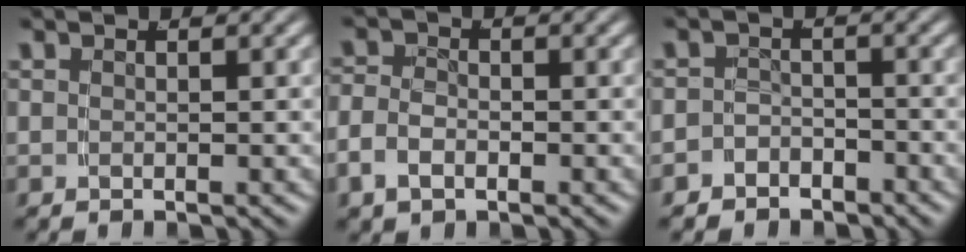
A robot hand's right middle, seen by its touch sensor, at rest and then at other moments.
{"total": 2.7, "force": [-1.2, 1.9, 1.5], "torque": [-0.043, -0.013, -0.017]}
{"total": 3.3, "force": [-2.7, 1.8, -0.1], "torque": [0.006, -0.013, -0.044]}